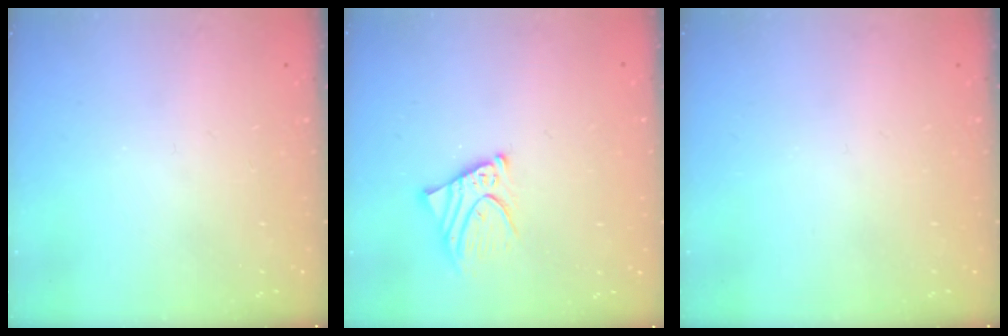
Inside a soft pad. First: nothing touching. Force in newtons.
{"total": 6.7, "press": 6.6, "slide": 0.8}
{"total": 0.0}